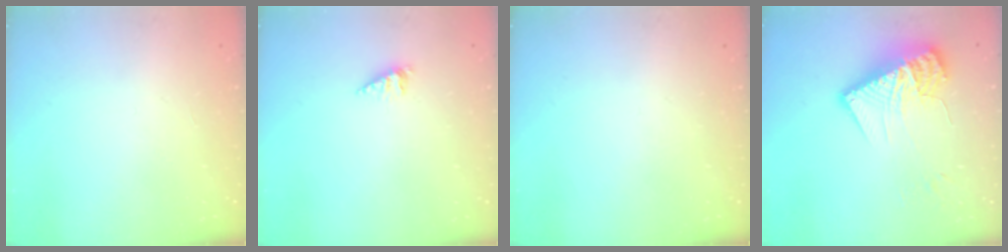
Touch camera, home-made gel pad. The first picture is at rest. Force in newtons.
{"total": 2.1, "press": 2.1, "slide": 0.3}
{"total": 0.0}
{"total": 18.3, "press": 18.2, "slide": 1.2}